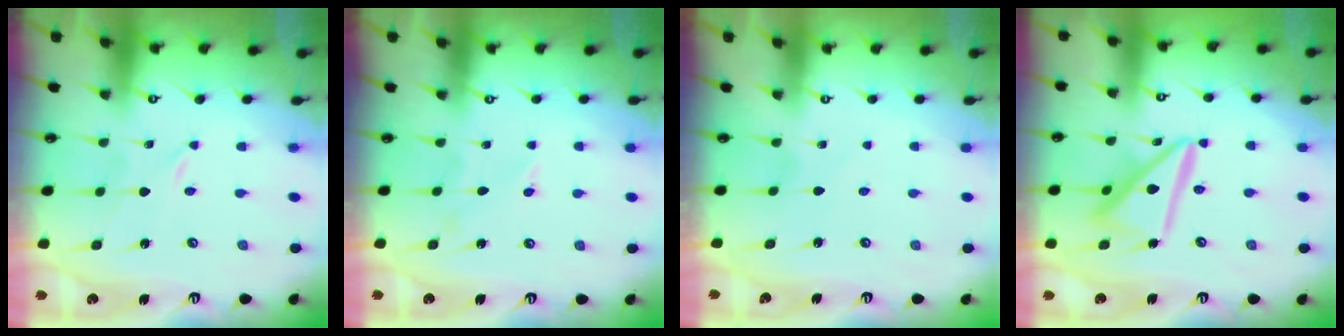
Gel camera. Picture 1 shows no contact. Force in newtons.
{"total": 4.7, "press": 4.7, "slide": 0.3}
{"total": 1.7, "press": 1.7, "slide": 0.2}
{"total": 14.6, "press": 14.6, "slide": 1.4}